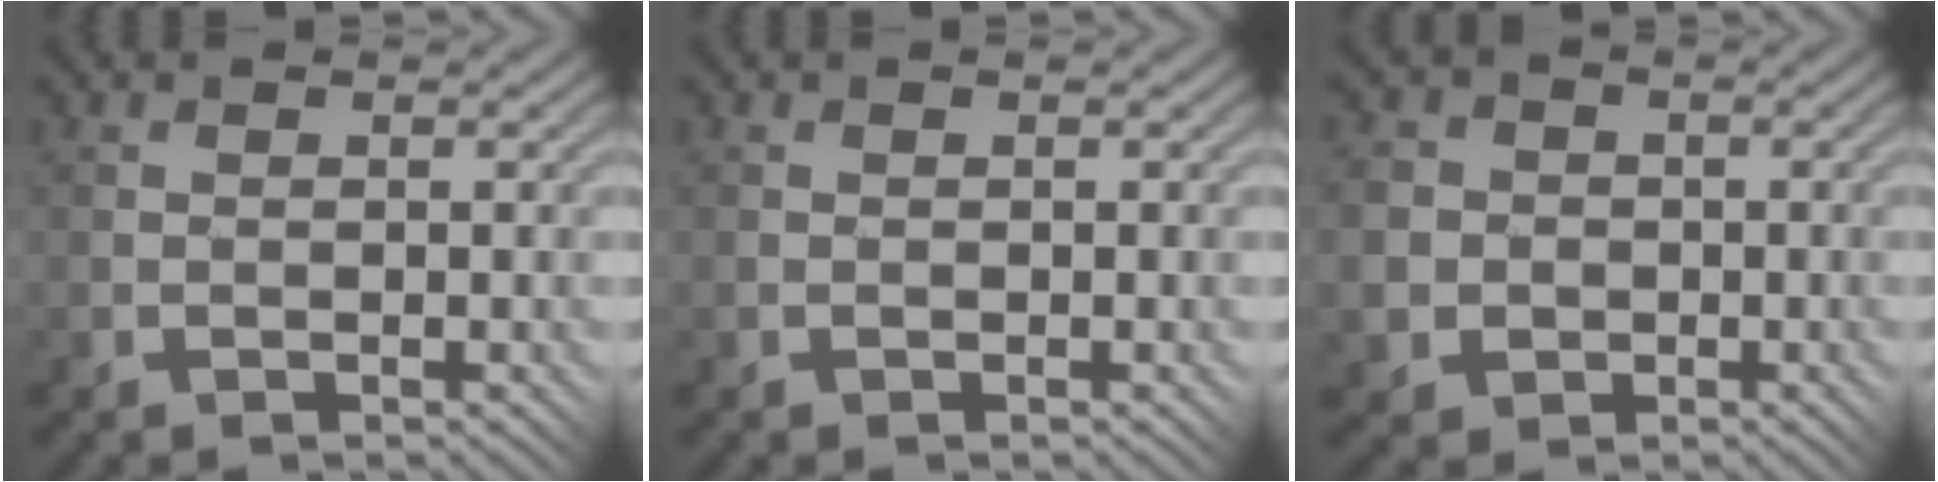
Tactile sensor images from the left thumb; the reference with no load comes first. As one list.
[{"total": 0.0}, {"total": 6.4, "force": [-0.9, 6.2, 1.6], "torque": [-0.068, -0.005, -0.044]}]